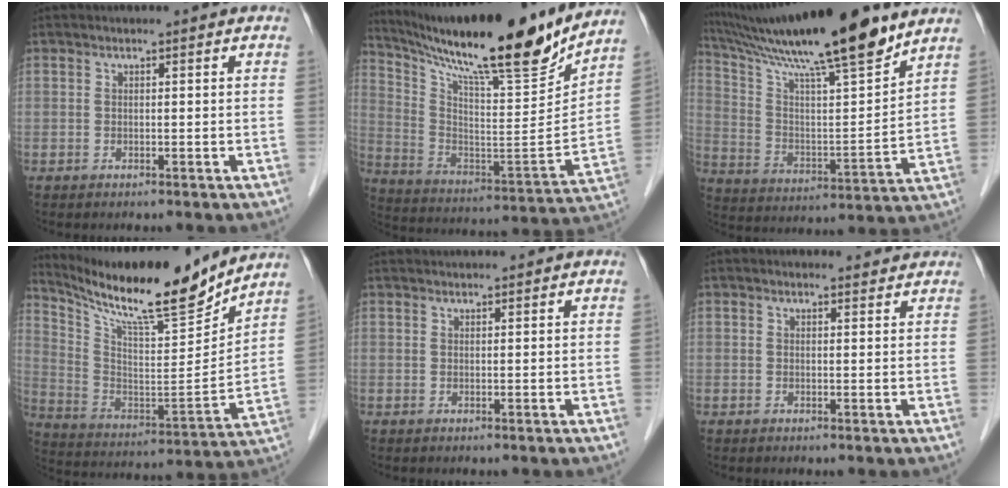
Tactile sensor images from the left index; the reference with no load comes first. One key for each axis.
{"total": 24.9, "fx": 21.2, "fy": 1.6, "fz": 13.1, "tx": -0.238, "ty": -0.048, "tz": 0.335}
{"total": 21.9, "fx": 17.9, "fy": 0.5, "fz": 12.7, "tx": -0.219, "ty": 0.008, "tz": 0.300}
{"total": 19.7, "fx": 17.2, "fy": 1.6, "fz": 9.4, "tx": -0.180, "ty": -0.026, "tz": 0.286}
{"total": 3.4, "fx": 3.3, "fy": 0.4, "fz": 0.8, "tx": -0.009, "ty": 0.030, "tz": 0.048}
{"total": 2.2, "fx": 2.1, "fy": 0.5, "fz": -0.1, "tx": -0.006, "ty": 0.000, "tz": 0.021}